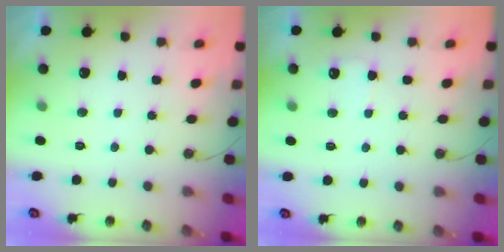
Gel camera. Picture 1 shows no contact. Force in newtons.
{"total": 3.8, "press": 3.7, "slide": 0.4}